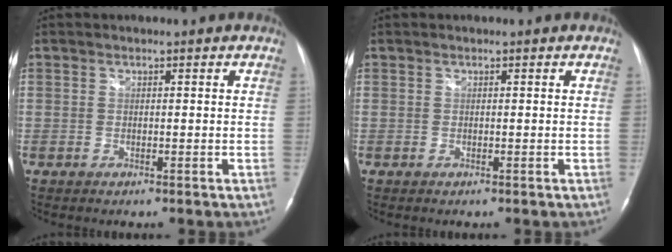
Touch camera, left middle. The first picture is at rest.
{"total": 0.0}